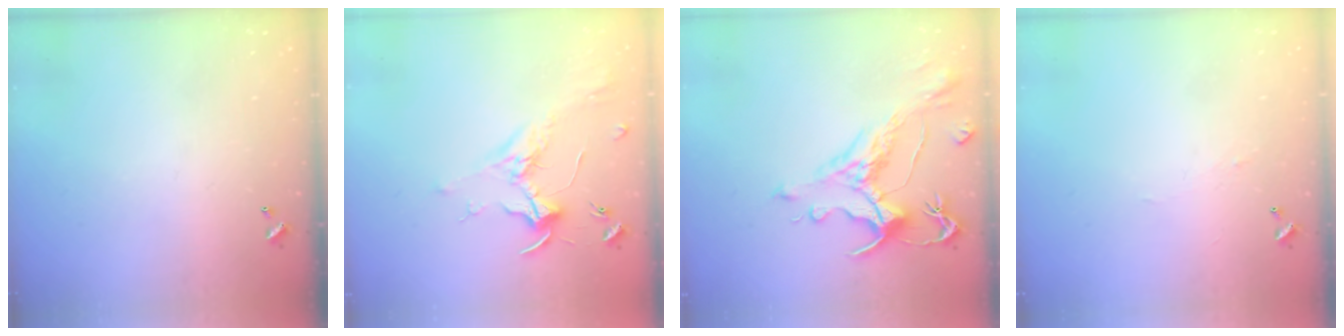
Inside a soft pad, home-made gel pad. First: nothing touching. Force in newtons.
{"total": 1.7, "press": 1.5, "slide": 0.7}
{"total": 1.5, "press": 0.9, "slide": 1.2}
{"total": 1.0, "press": 0.9, "slide": 0.4}